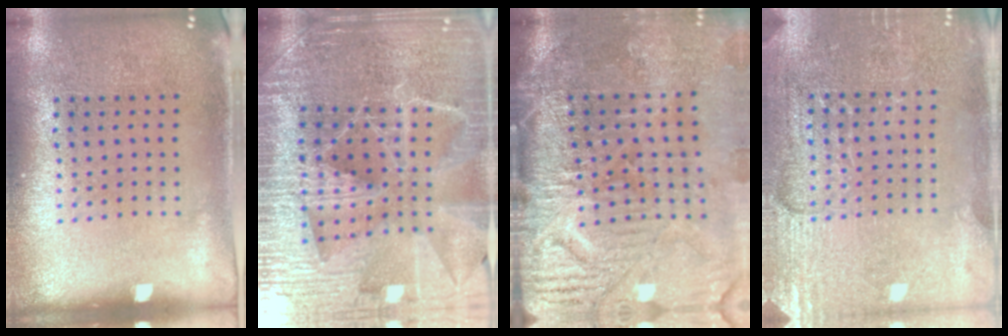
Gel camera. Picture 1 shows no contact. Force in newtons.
{"total": 4.9, "press": 4.5, "slide": 1.8}
{"total": 4.8, "press": 3.9, "slide": 2.8}
{"total": 2.9, "press": 2.8, "slide": 0.2}